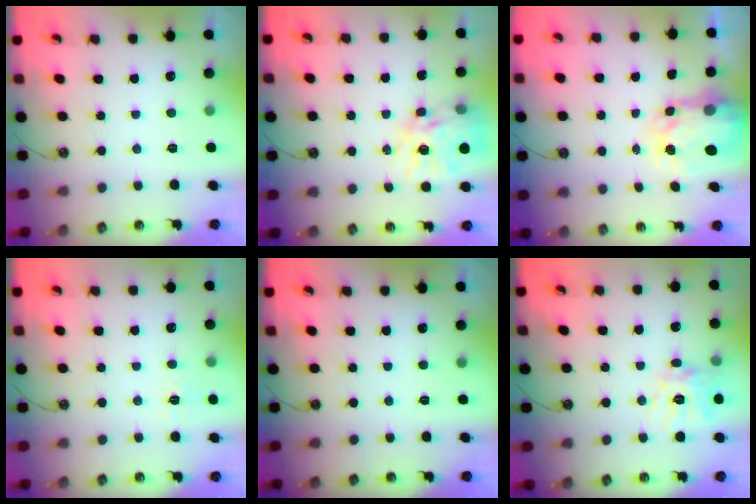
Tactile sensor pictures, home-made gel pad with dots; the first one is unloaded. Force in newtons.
{"total": 14.5, "press": 14.5, "slide": 1.0}
{"total": 5.2, "press": 5.1, "slide": 0.4}
{"total": 6.5, "press": 6.4, "slide": 0.6}
{"total": 0.0}
{"total": 12.3, "press": 12.2, "slide": 1.0}